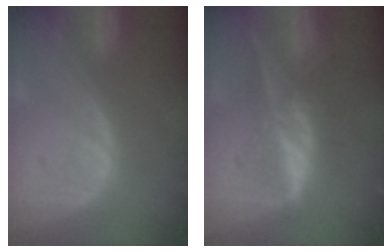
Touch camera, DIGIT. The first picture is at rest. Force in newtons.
{"total": 6.1, "press": 5.7, "slide": 2.1}